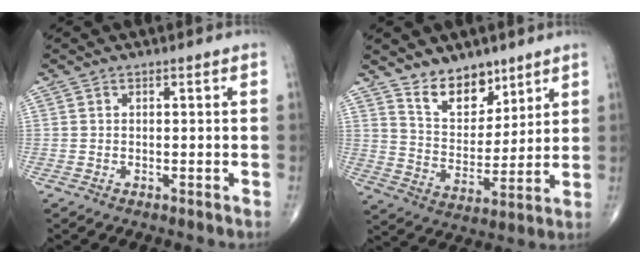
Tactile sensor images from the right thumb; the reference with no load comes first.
{"total": 10.4, "force": [7.6, 5.6, 4.3], "torque": [-0.041, -0.061, 0.144]}